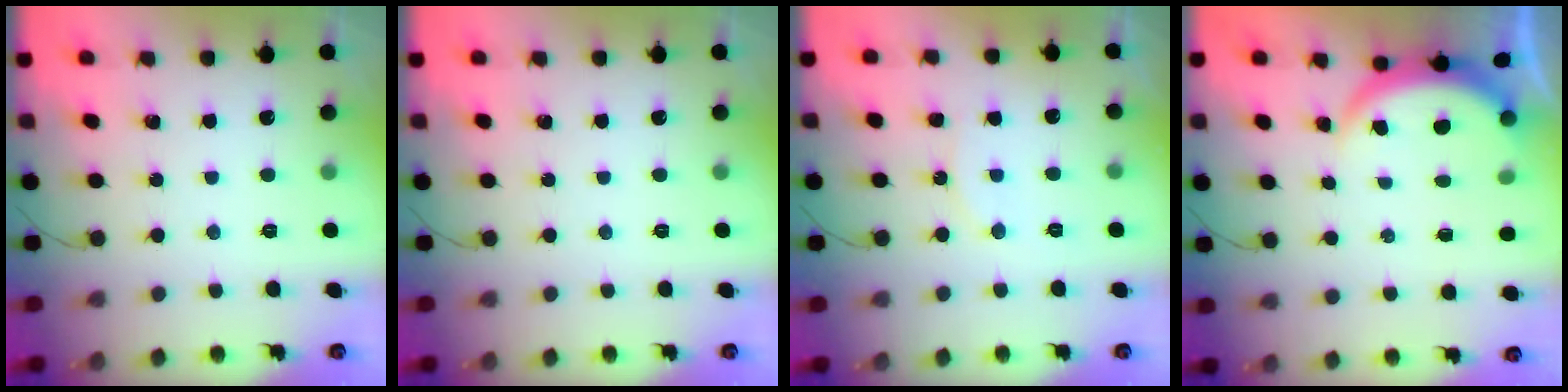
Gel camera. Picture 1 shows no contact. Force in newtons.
{"total": 0.0}
{"total": 6.4, "press": 5.9, "slide": 2.5}
{"total": 3.8, "press": 3.8, "slide": 0.3}